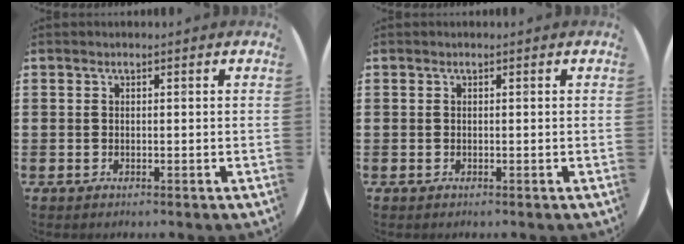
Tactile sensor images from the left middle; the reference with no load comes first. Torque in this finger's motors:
{"motor_torque": [-0.26, -0.21, 0.00, 0.01]}